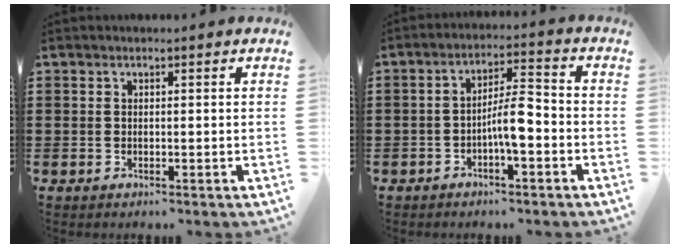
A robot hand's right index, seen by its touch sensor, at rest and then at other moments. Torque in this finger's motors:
{"motor_torque": [1.61, 0.52, 0.39, 0.21]}